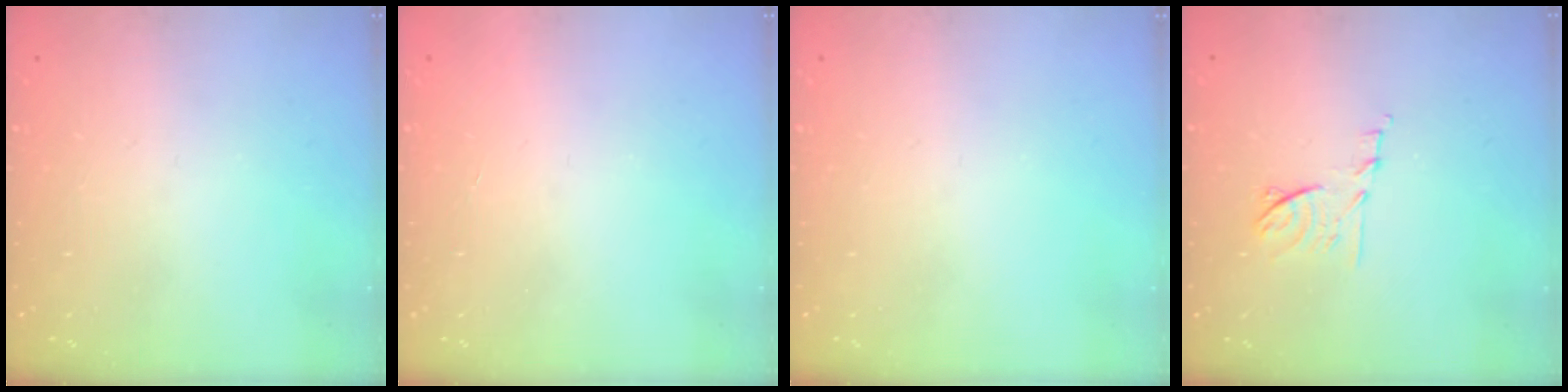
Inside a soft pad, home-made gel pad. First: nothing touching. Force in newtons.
{"total": 1.6, "press": 1.5, "slide": 0.1}
{"total": 0.0}
{"total": 8.2, "press": 8.2, "slide": 0.8}